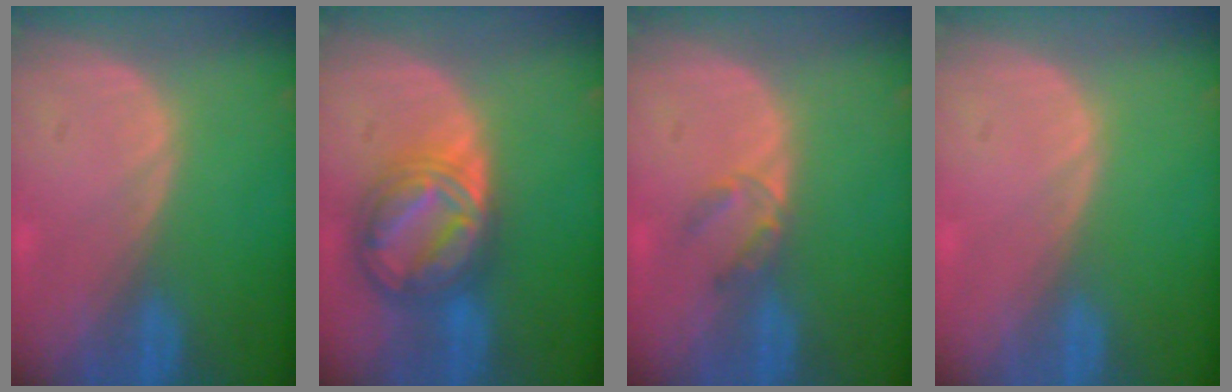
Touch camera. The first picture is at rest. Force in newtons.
{"total": 8.9, "press": 8.9, "slide": 0.8}
{"total": 2.7, "press": 2.5, "slide": 1.0}
{"total": 0.0}